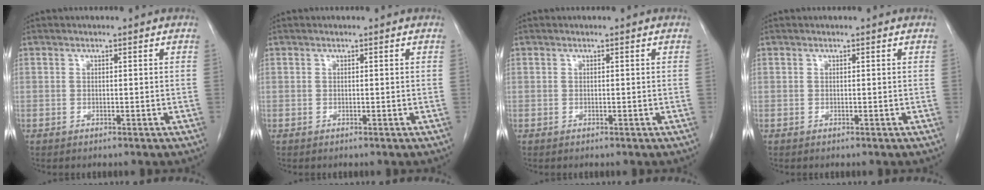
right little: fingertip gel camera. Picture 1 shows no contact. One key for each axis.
{"total": 0.0}
{"total": 0.0}
{"total": 0.0}